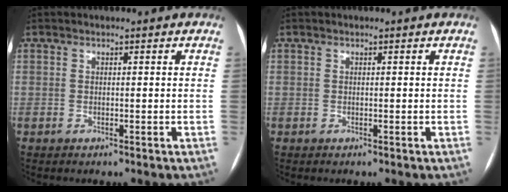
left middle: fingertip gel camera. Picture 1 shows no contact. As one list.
[{"total": 0.0}]